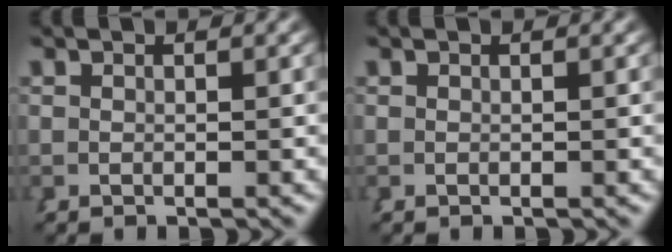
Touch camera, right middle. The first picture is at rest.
{"total": 0.0}